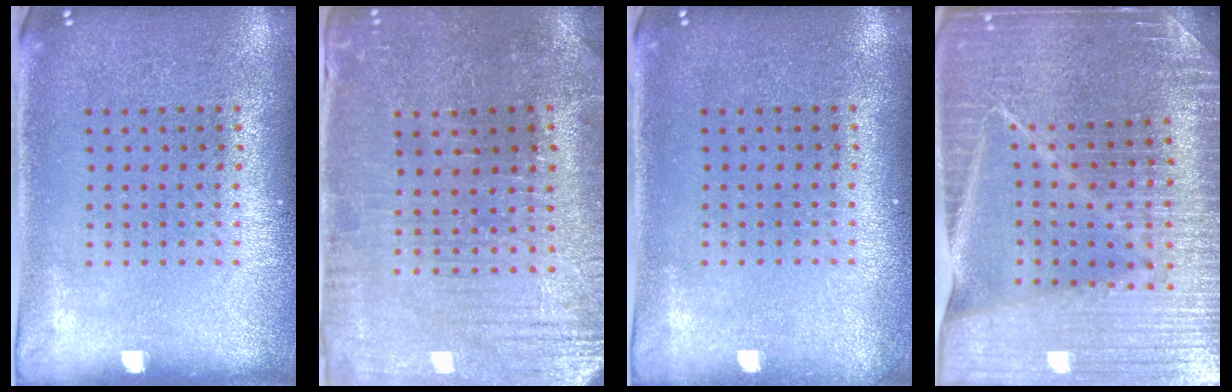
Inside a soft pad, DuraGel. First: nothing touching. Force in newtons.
{"total": 0.9, "press": 0.8, "slide": 0.4}
{"total": 0.5, "press": 0.5, "slide": 0.1}
{"total": 4.6, "press": 4.3, "slide": 1.6}